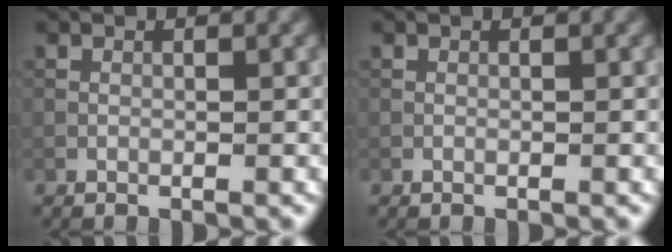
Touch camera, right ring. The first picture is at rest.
{"total": 0.0}